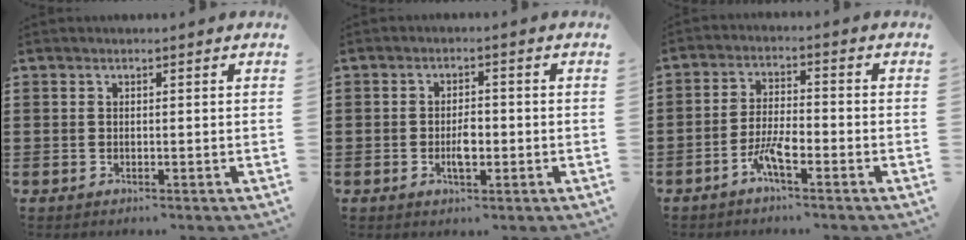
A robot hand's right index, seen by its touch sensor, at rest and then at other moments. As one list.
[{"total": 3.2, "force": [-0.9, 1.4, 2.7], "torque": [-0.057, 0.001, -0.017]}, {"total": 4.9, "force": [-3.0, 1.2, 3.7], "torque": [-0.090, 0.001, -0.064]}]